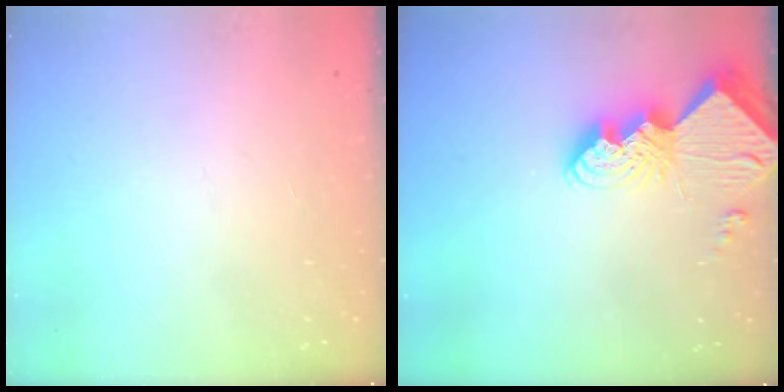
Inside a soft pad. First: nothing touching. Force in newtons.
{"total": 11.3, "press": 11.2, "slide": 1.0}